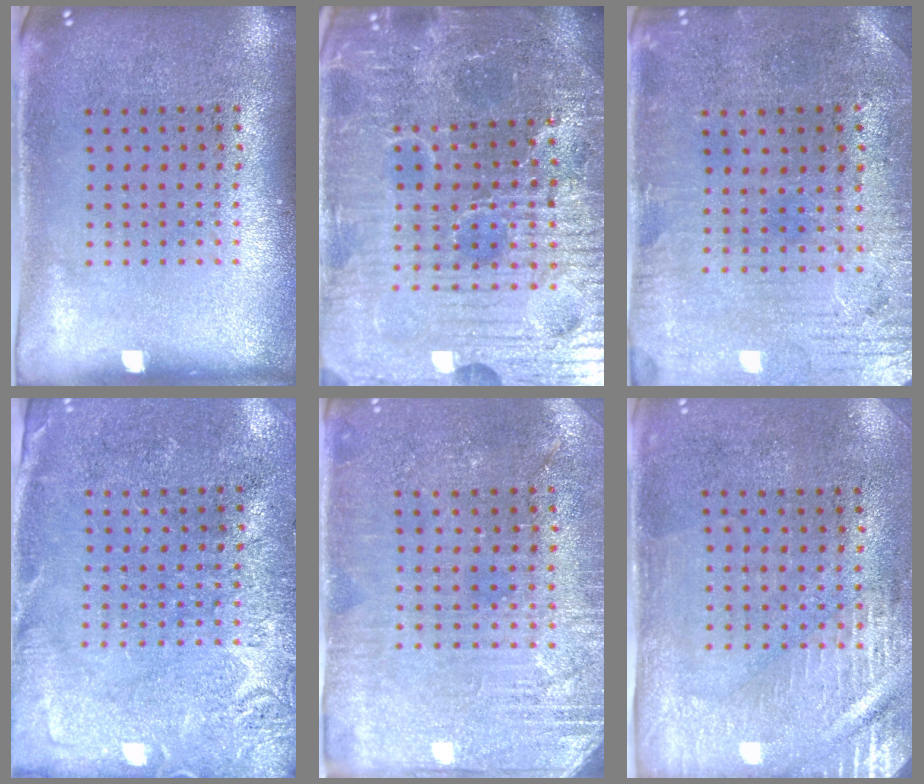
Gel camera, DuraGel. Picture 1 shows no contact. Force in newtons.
{"total": 6.1, "press": 5.7, "slide": 2.2}
{"total": 0.7, "press": 0.5, "slide": 0.5}
{"total": 2.7, "press": 2.6, "slide": 0.9}
{"total": 2.8, "press": 2.7, "slide": 0.7}
{"total": 2.9, "press": 2.5, "slide": 1.5}